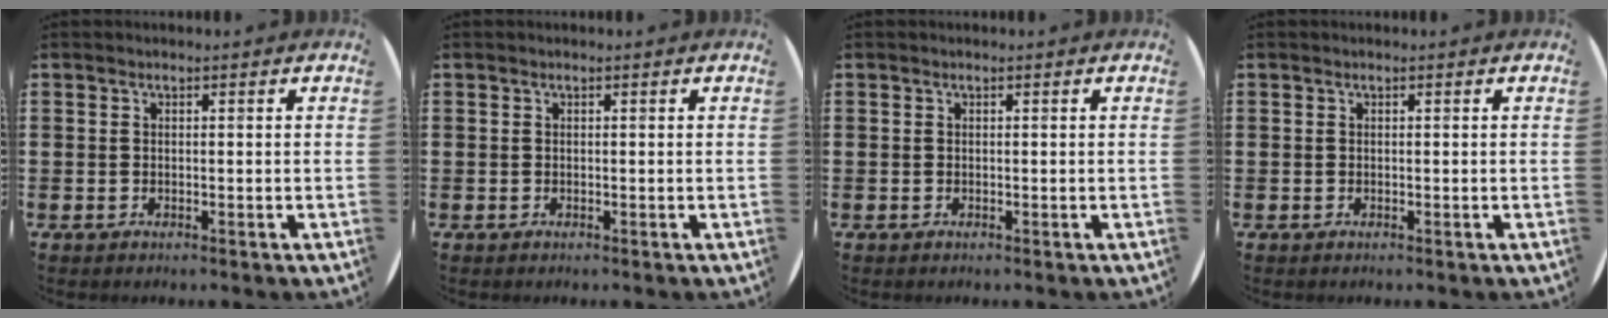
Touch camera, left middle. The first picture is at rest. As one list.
[{"total": 0.0}, {"total": 0.0}, {"total": 0.0}]